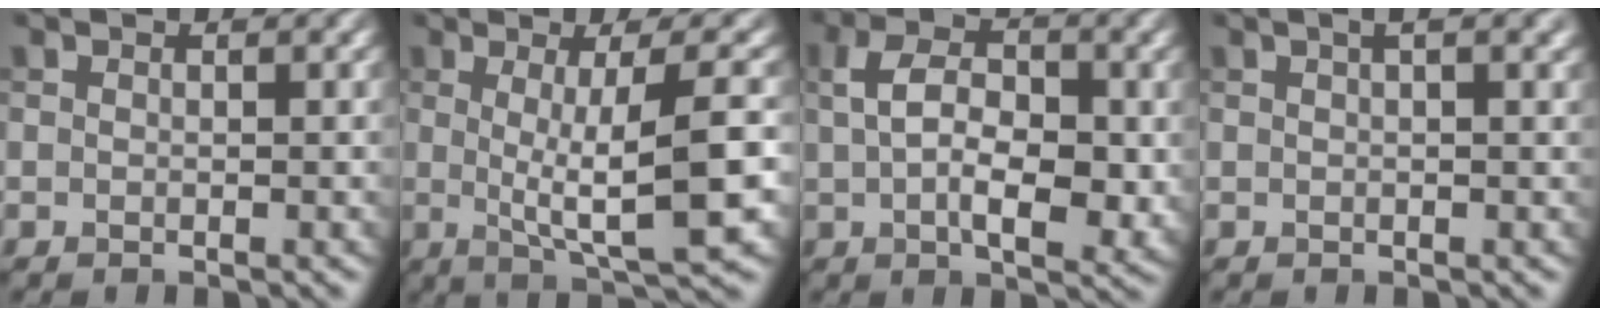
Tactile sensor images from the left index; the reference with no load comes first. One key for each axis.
{"total": 8.3, "fx": 0.0, "fy": 1.6, "fz": 8.2, "tx": -0.114, "ty": 0.003, "tz": 0.003}
{"total": 7.1, "fx": 0.5, "fy": 3.9, "fz": 5.9, "tx": -0.095, "ty": 0.001, "tz": 0.004}
{"total": 2.9, "fx": 1.3, "fy": 0.9, "fz": 2.5, "tx": -0.024, "ty": 0.008, "tz": 0.013}